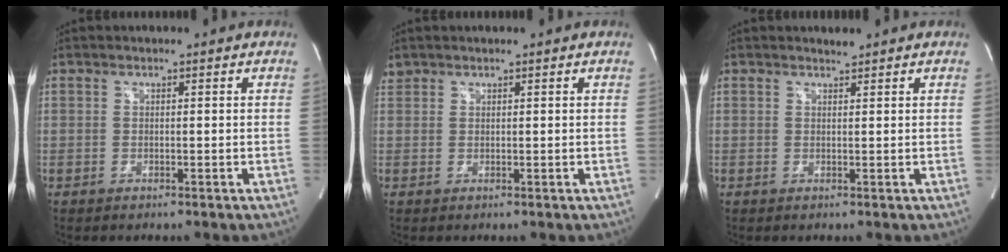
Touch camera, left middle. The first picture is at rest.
{"total": 1.3, "force": [1.1, 0.7, -0.1], "torque": [0.001, 0.014, 0.022]}
{"total": 0.8, "force": [0.8, -0.1, 0.0], "torque": [-0.011, 0.000, 0.016]}